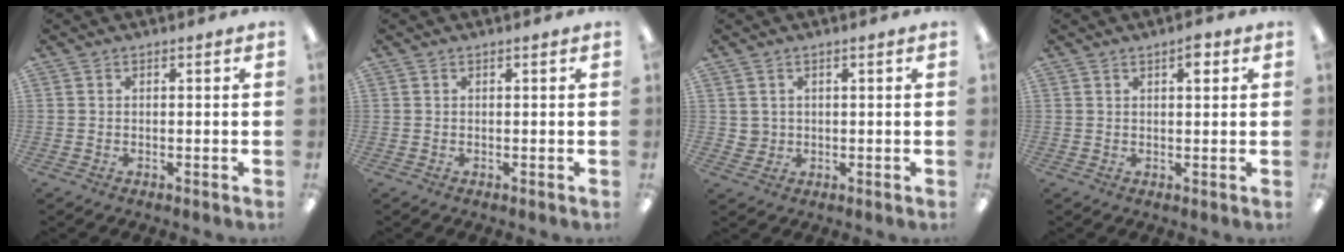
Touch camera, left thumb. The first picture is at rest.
{"total": 0.0}
{"total": 2.4, "force": [1.1, 2.1, 0.2], "torque": [-0.008, 0.004, 0.021]}
{"total": 3.4, "force": [2.0, 1.2, 2.5], "torque": [-0.028, -0.005, 0.029]}